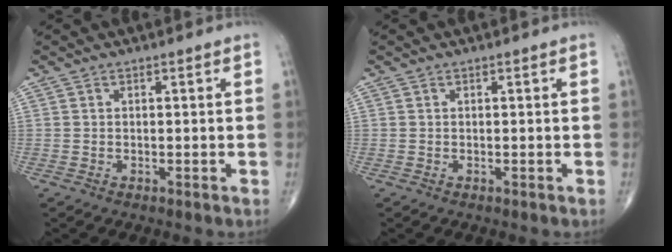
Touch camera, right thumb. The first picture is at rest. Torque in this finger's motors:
{"motor_torque": [0.02, 0.01, 0.01, 0.01, 0.00]}